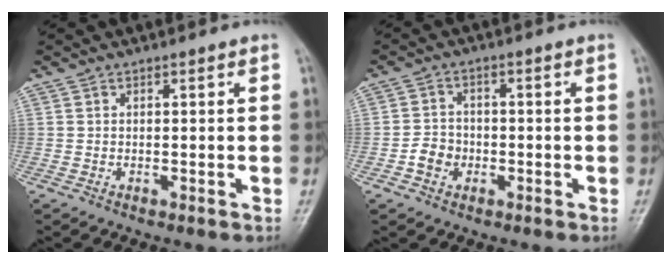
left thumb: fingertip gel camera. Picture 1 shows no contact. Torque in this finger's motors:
{"motor_torque": [-0.17, 0.18, -0.06, 0.00, 0.00]}